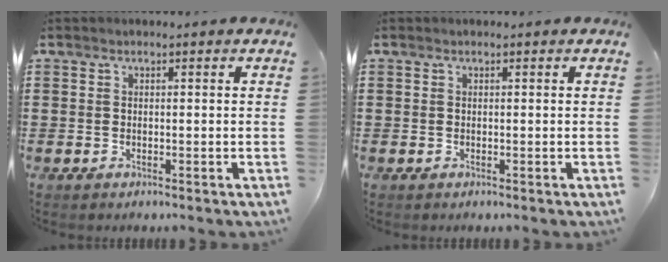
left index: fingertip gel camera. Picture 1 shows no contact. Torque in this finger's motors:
{"motor_torque": [0.03, -0.03, 0.04, -0.01]}